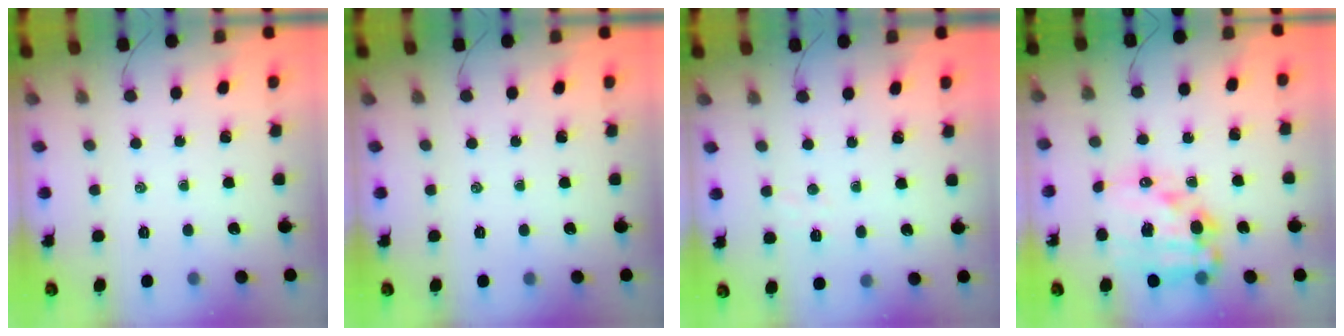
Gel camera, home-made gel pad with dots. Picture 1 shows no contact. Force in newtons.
{"total": 0.0}
{"total": 3.6, "press": 3.5, "slide": 0.9}
{"total": 17.5, "press": 17.2, "slide": 3.5}